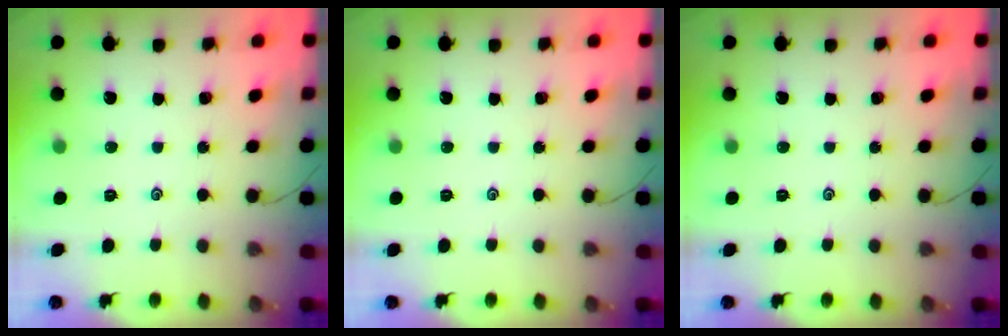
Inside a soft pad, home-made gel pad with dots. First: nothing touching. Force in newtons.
{"total": 0.0}
{"total": 0.0}